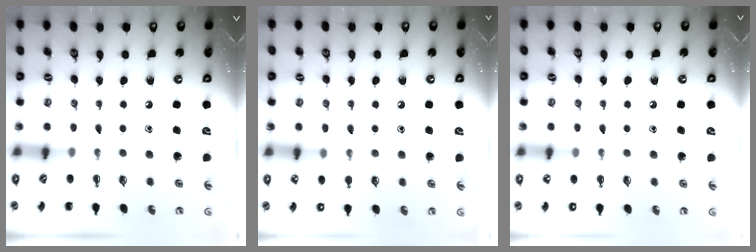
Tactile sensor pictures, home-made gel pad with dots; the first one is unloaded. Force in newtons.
{"total": 6.0, "press": 5.6, "slide": 2.1}
{"total": 2.3, "press": 2.2, "slide": 0.7}